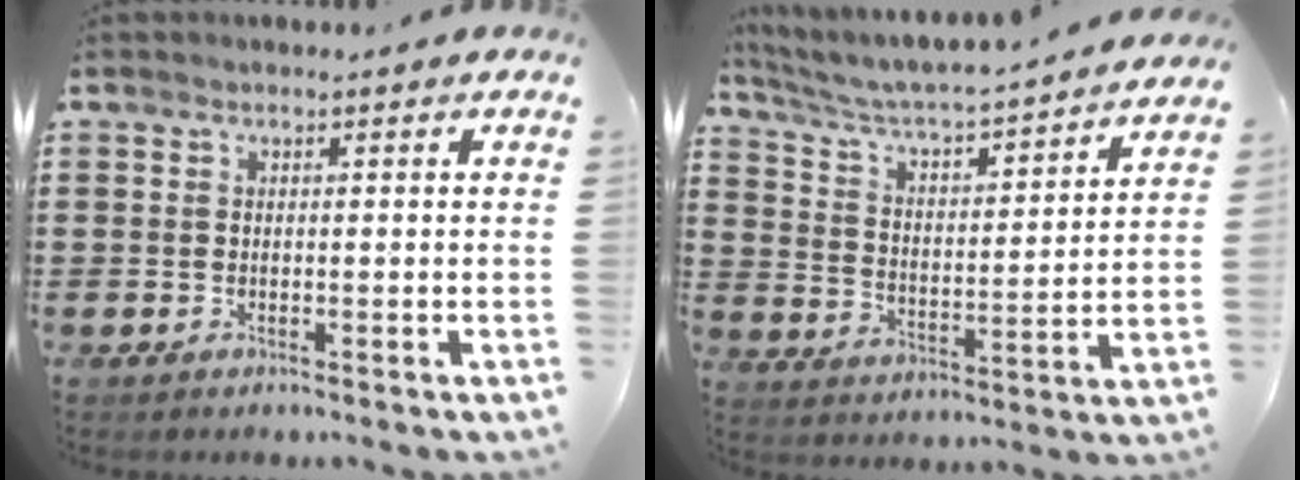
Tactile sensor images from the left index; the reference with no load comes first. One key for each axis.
{"total": 3.6, "fx": 3.3, "fy": 0.0, "fz": 1.3, "tx": -0.045, "ty": -0.037, "tz": 0.044}